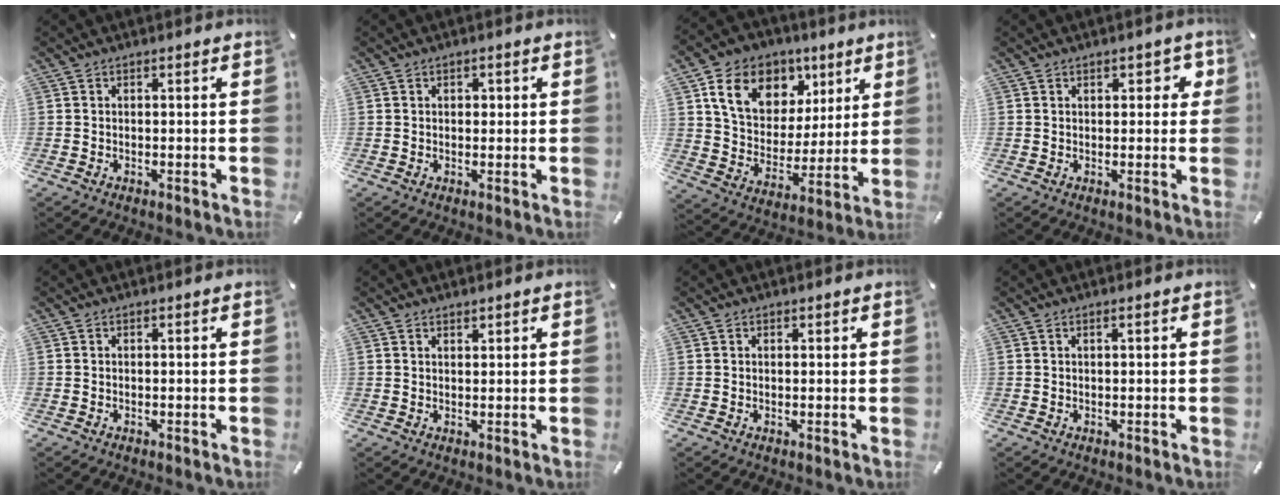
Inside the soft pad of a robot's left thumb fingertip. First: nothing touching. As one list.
[{"total": 1.1, "force": [0.2, 0.9, 0.5], "torque": [-0.003, 0.002, 0.001]}, {"total": 14.3, "force": [7.5, 10.9, 5.3], "torque": [-0.093, -0.034, 0.142]}, {"total": 2.8, "force": [1.0, 1.8, 1.9], "torque": [-0.015, -0.001, 0.009]}, {"total": 0.0}, {"total": 1.2, "force": [1.1, 0.5, 0.1], "torque": [-0.002, -0.001, 0.022]}, {"total": 0.6, "force": [0.3, 0.5, 0.1], "torque": [-0.001, 0.003, 0.006]}, {"total": 0.7, "force": [0.3, 0.1, 0.7], "torque": [-0.012, 0.001, 0.004]}]